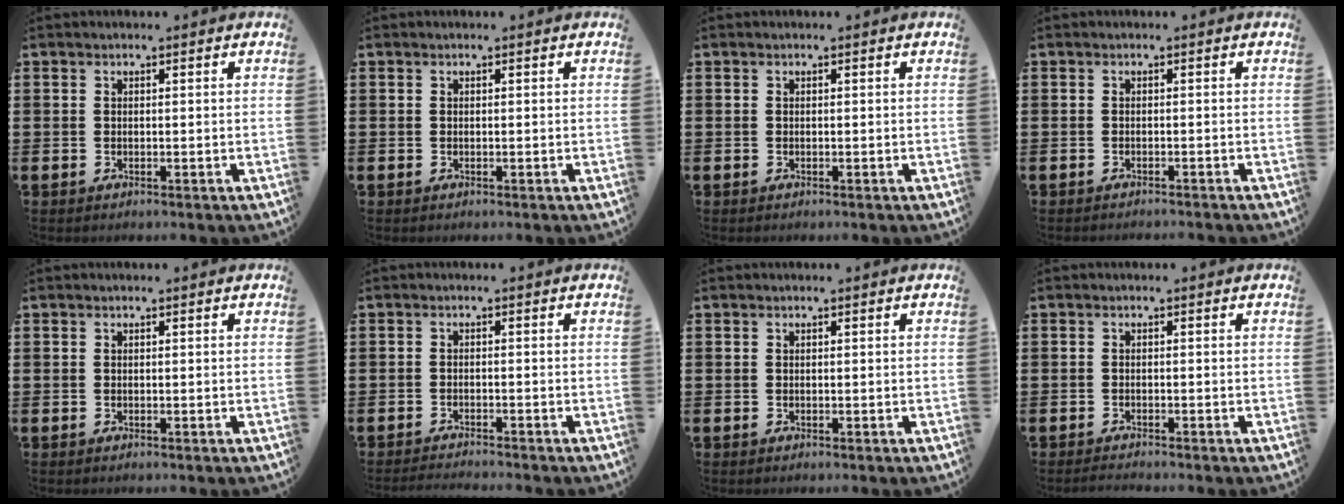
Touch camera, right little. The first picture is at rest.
{"total": 0.0}
{"total": 0.0}
{"total": 0.6, "force": [-0.6, -0.1, 0.0], "torque": [0.000, -0.001, -0.012]}
{"total": 0.0}
{"total": 1.2, "force": [-1.2, -0.2, 0.2], "torque": [-0.004, 0.000, -0.024]}
{"total": 0.0}
{"total": 0.8, "force": [-0.8, 0.0, 0.3], "torque": [-0.005, -0.002, -0.015]}